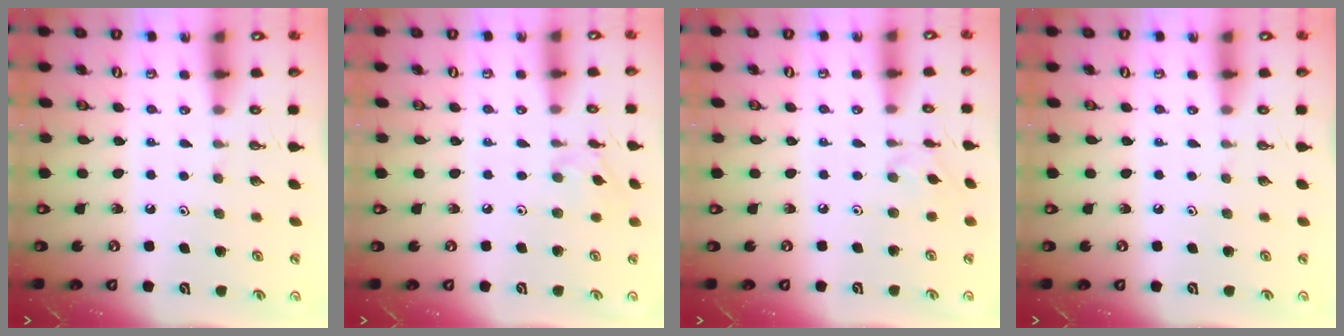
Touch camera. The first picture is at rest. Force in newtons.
{"total": 4.5, "press": 4.5, "slide": 0.4}
{"total": 1.6, "press": 1.5, "slide": 0.4}
{"total": 0.0}